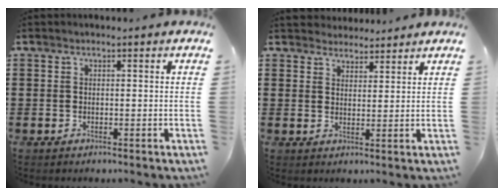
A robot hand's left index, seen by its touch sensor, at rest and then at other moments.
{"total": 3.0, "force": [2.9, 0.9, -0.4], "torque": [-0.003, -0.003, 0.055]}